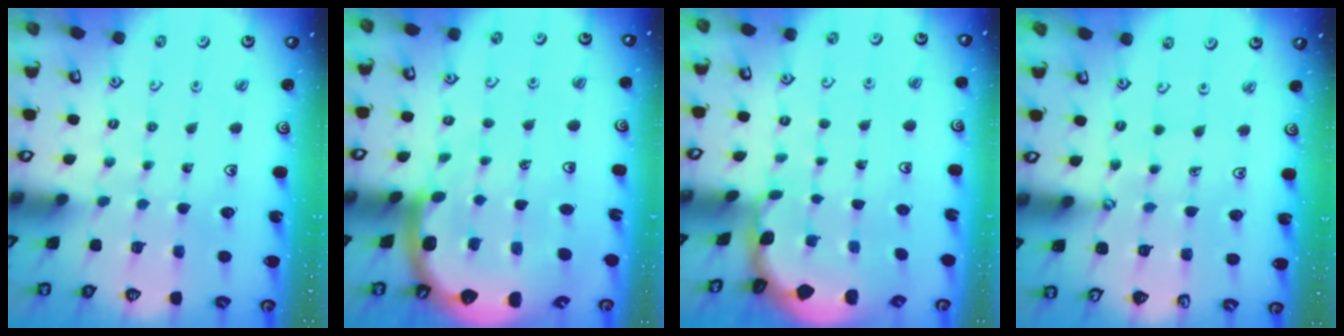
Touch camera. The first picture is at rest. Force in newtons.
{"total": 9.2, "press": 8.9, "slide": 2.2}
{"total": 1.3, "press": 1.2, "slide": 0.2}
{"total": 0.6, "press": 0.6, "slide": 0.1}